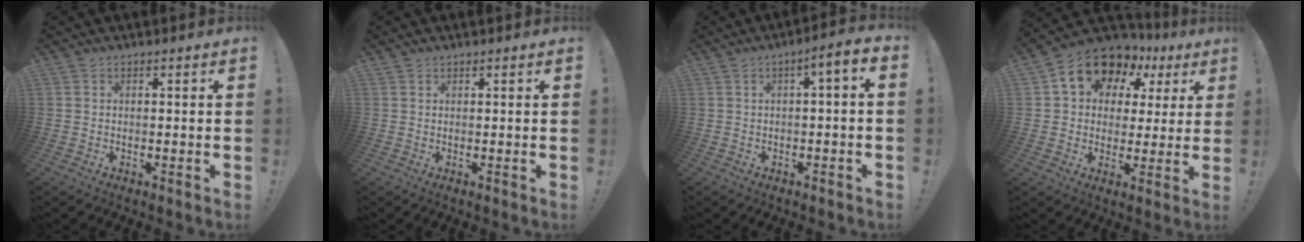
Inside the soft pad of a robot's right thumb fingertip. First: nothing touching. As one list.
[{"total": 0.7, "force": [0.6, 0.4, 0.1], "torque": [0.002, -0.001, 0.012]}, {"total": 4.3, "force": [0.1, 0.4, 4.3], "torque": [-0.064, -0.002, -0.002]}, {"total": 13.2, "force": [7.2, 9.1, 6.4], "torque": [-0.105, -0.039, 0.130]}]